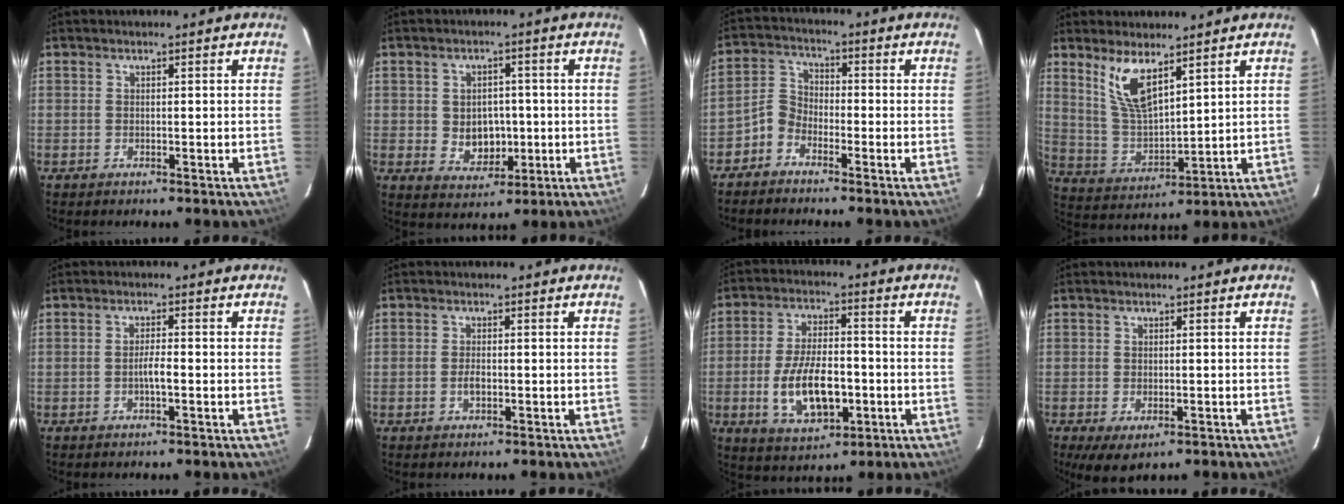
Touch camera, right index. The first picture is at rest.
{"total": 6.5, "force": [-0.5, 5.3, 3.7], "torque": [-0.068, 0.002, 0.009]}
{"total": 4.2, "force": [-3.0, 2.8, 1.1], "torque": [-0.024, 0.018, -0.070]}
{"total": 9.1, "force": [5.7, 2.8, 6.6], "torque": [-0.130, -0.006, 0.126]}
{"total": 2.4, "force": [-0.8, 0.3, 2.3], "torque": [-0.042, 0.003, -0.015]}
{"total": 2.1, "force": [-0.6, 1.1, 1.7], "torque": [-0.033, 0.001, -0.011]}
{"total": 13.0, "force": [-3.3, 6.3, 10.9], "torque": [-0.215, -0.002, -0.045]}
{"total": 4.8, "force": [-2.1, 2.6, 3.4], "torque": [-0.063, -0.020, -0.026]}